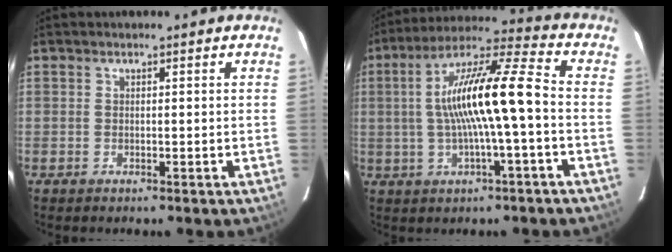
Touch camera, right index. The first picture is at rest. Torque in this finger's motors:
{"motor_torque": [1.50, -0.64, 1.05, 0.21]}